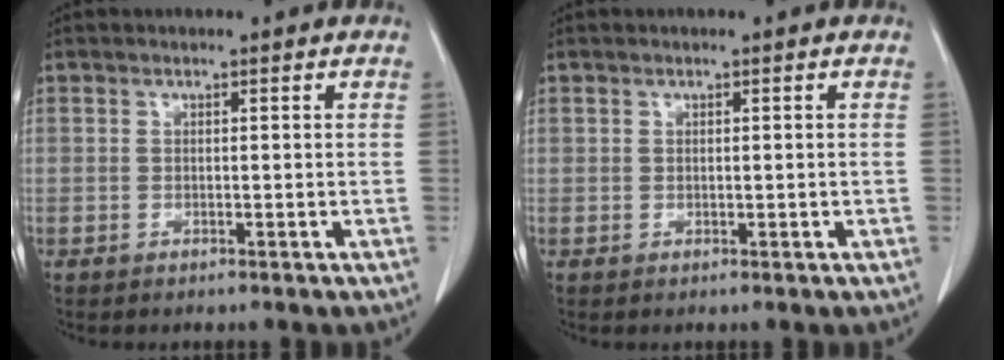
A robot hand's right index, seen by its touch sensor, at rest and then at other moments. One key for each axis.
{"total": 0.0}